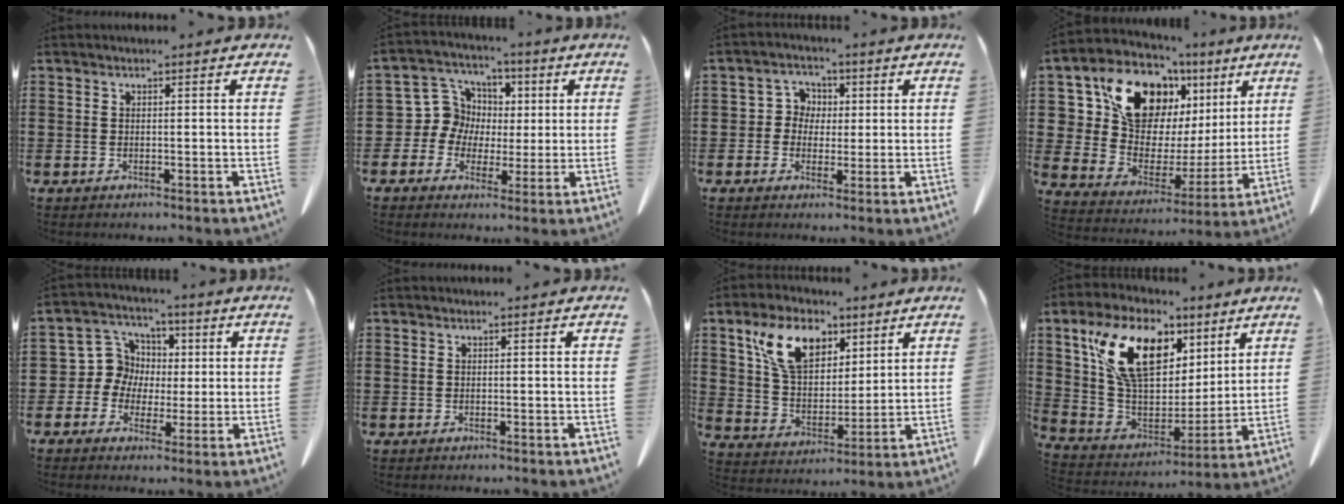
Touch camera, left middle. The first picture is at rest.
{"total": 8.4, "force": [1.3, 8.1, 1.7], "torque": [-0.080, 0.005, 0.028]}
{"total": 3.8, "force": [0.6, 3.7, 0.7], "torque": [-0.028, 0.010, 0.005]}
{"total": 14.5, "force": [7.4, 10.4, 6.9], "torque": [-0.155, -0.025, 0.141]}
{"total": 7.9, "force": [0.9, 7.6, 1.9], "torque": [-0.080, 0.011, 0.019]}
{"total": 0.0}
{"total": 11.0, "force": [6.3, 6.4, 6.3], "torque": [-0.140, 0.010, 0.120]}
{"total": 15.5, "force": [7.6, 9.2, 10.0], "torque": [-0.227, 0.008, 0.146]}